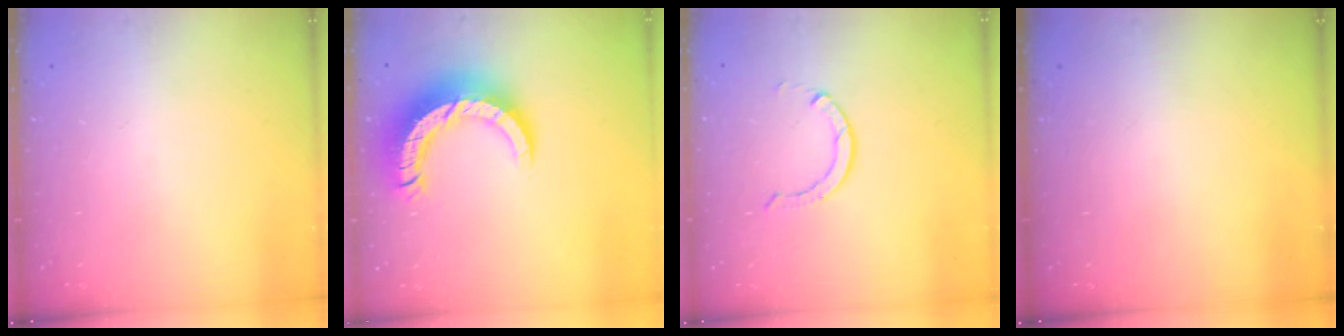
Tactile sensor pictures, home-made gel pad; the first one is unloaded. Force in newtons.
{"total": 12.9, "press": 12.9, "slide": 1.3}
{"total": 2.9, "press": 2.9, "slide": 0.4}
{"total": 0.0}